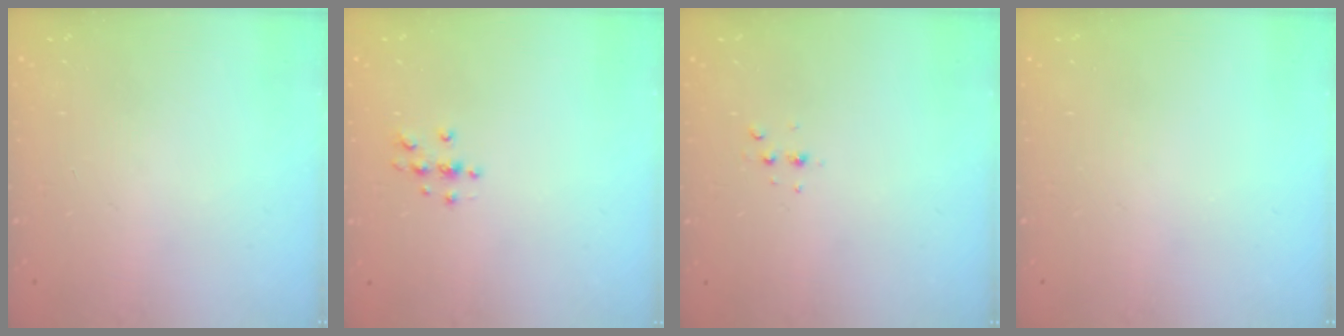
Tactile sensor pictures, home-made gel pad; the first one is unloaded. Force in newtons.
{"total": 4.0, "press": 3.9, "slide": 0.4}
{"total": 2.8, "press": 2.8, "slide": 0.7}
{"total": 0.0}